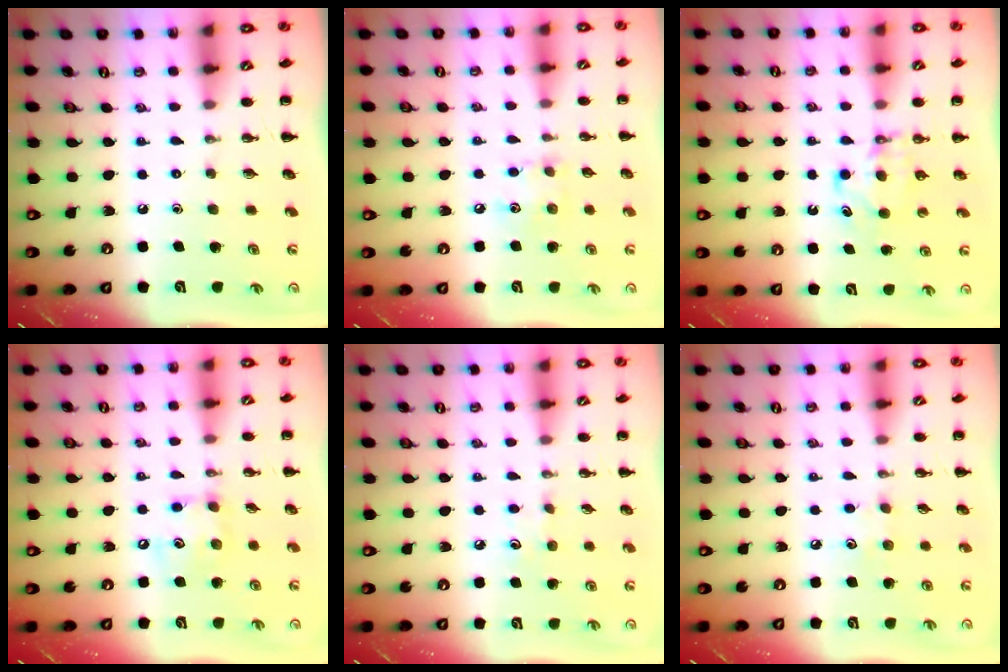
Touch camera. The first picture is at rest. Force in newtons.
{"total": 6.8, "press": 6.6, "slide": 1.4}
{"total": 5.0, "press": 4.9, "slide": 1.1}
{"total": 8.2, "press": 8.2, "slide": 0.9}
{"total": 6.2, "press": 6.0, "slide": 1.6}
{"total": 5.8, "press": 5.6, "slide": 1.7}